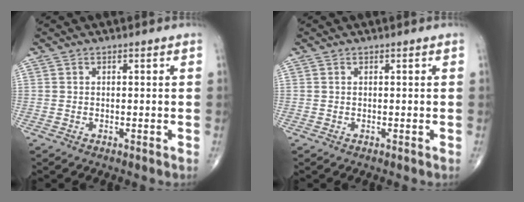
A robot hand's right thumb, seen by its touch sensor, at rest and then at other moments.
{"total": 0.0}